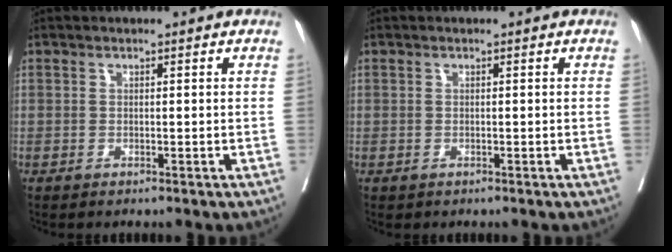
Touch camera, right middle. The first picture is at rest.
{"total": 0.0}